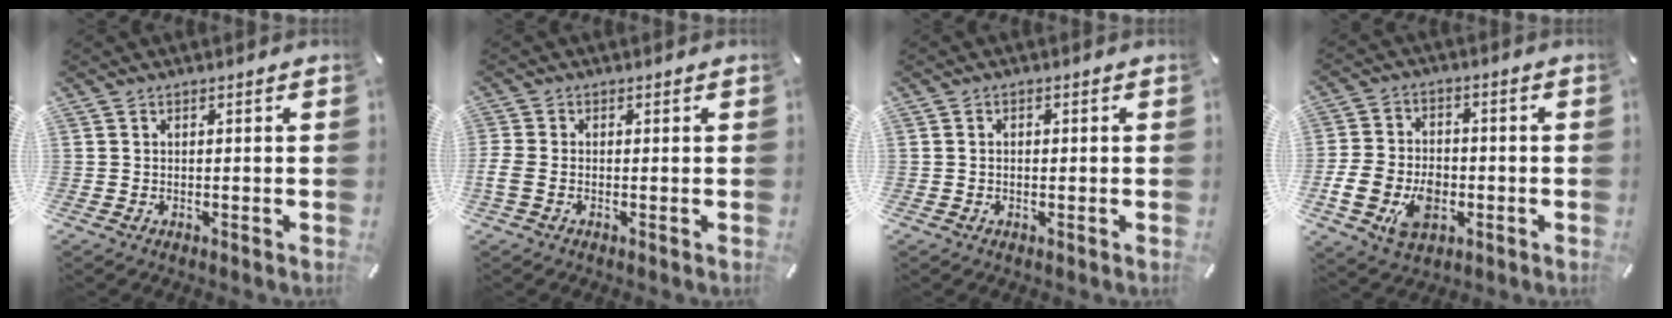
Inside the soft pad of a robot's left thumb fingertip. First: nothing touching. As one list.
[{"total": 2.4, "force": [-0.5, 1.3, 2.0], "torque": [-0.040, 0.000, -0.008]}, {"total": 0.9, "force": [-0.2, 0.6, 0.6], "torque": [-0.012, 0.003, -0.005]}, {"total": 11.9, "force": [-3.4, 8.9, 7.2], "torque": [-0.147, 0.011, -0.059]}]